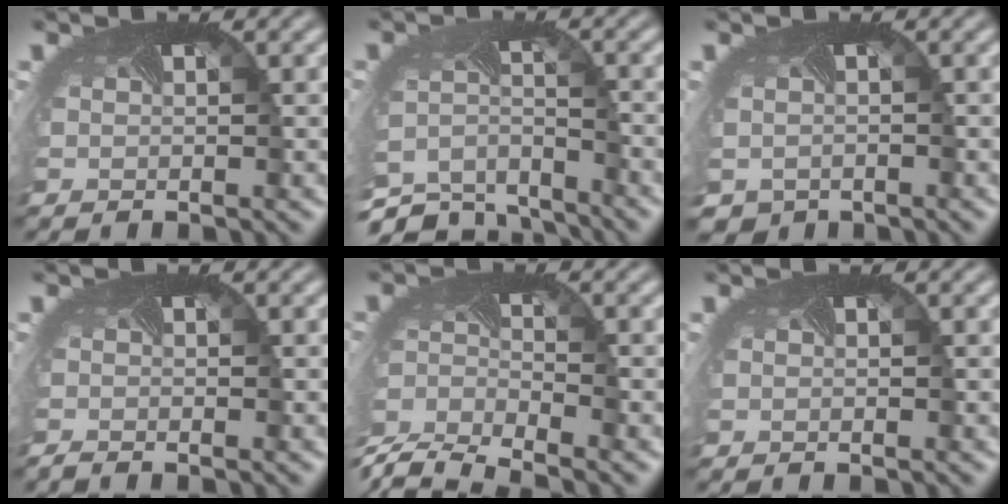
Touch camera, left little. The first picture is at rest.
{"total": 6.7, "force": [-6.3, 2.0, 1.2], "torque": [-0.037, -0.033, -0.107]}
{"total": 2.0, "force": [-1.2, 1.6, 0.4], "torque": [-0.008, -0.016, -0.016]}
{"total": 1.0, "force": [-1.0, -0.3, 0.1], "torque": [-0.010, -0.010, -0.020]}
{"total": 7.4, "force": [-6.8, 1.6, 2.4], "torque": [-0.064, -0.023, -0.131]}
{"total": 0.0}